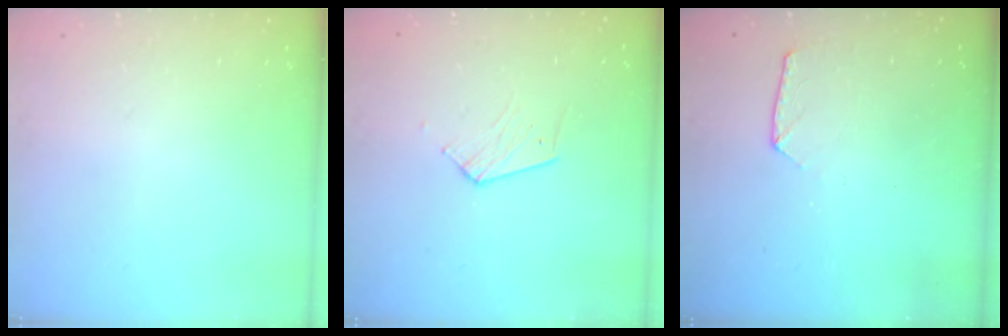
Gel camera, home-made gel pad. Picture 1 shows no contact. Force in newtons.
{"total": 4.9, "press": 4.8, "slide": 0.4}
{"total": 6.3, "press": 6.3, "slide": 0.6}